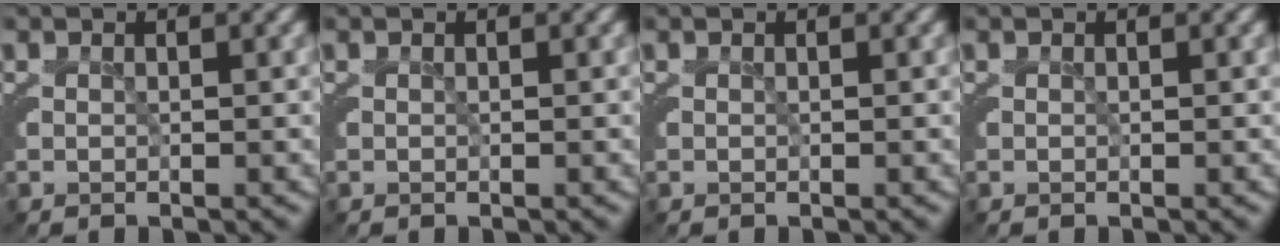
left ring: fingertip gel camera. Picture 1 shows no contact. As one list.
[{"total": 0.0}, {"total": 0.0}, {"total": 0.0}]